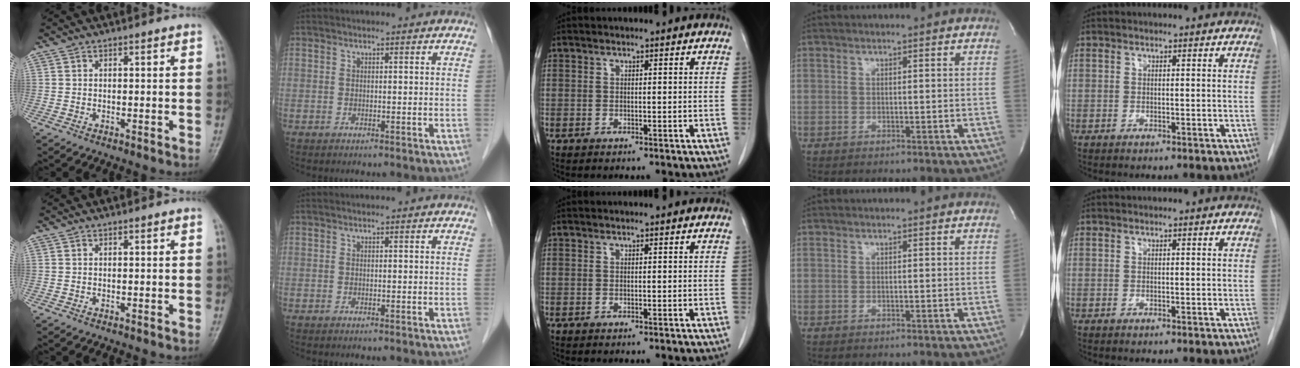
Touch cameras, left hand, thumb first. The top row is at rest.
{}